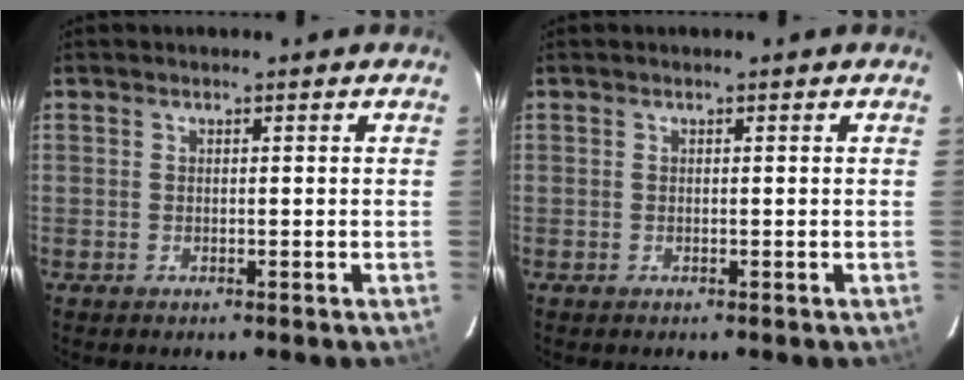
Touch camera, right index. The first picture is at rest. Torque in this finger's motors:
{"motor_torque": [0.00, 0.00, 0.03, 0.00]}